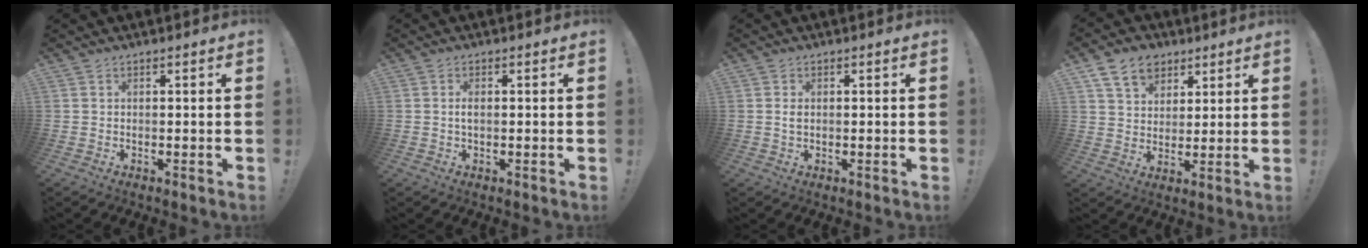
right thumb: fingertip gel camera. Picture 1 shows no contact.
{"total": 1.7, "force": [-0.1, 0.6, 1.5], "torque": [-0.026, 0.002, -0.003]}
{"total": 1.5, "force": [0.0, 0.9, 1.2], "torque": [-0.017, 0.001, -0.002]}
{"total": 11.2, "force": [6.1, 8.3, 4.5], "torque": [-0.068, -0.025, 0.119]}